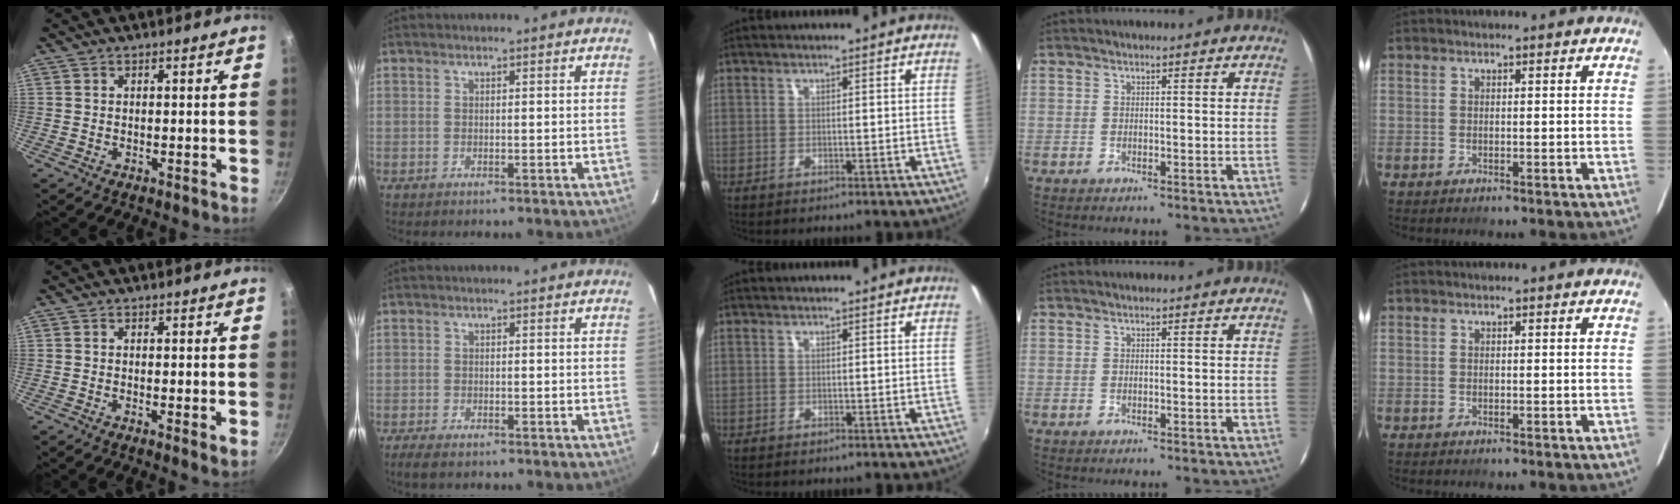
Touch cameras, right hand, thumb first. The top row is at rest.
{"thumb": {"total": 1.7, "force": [0.1, 0.3, 1.6], "torque": [-0.025, -0.009, -0.002]}, "index": {"total": 3.2, "force": [-2.5, 1.0, 1.8], "torque": [-0.045, -0.011, -0.045]}}